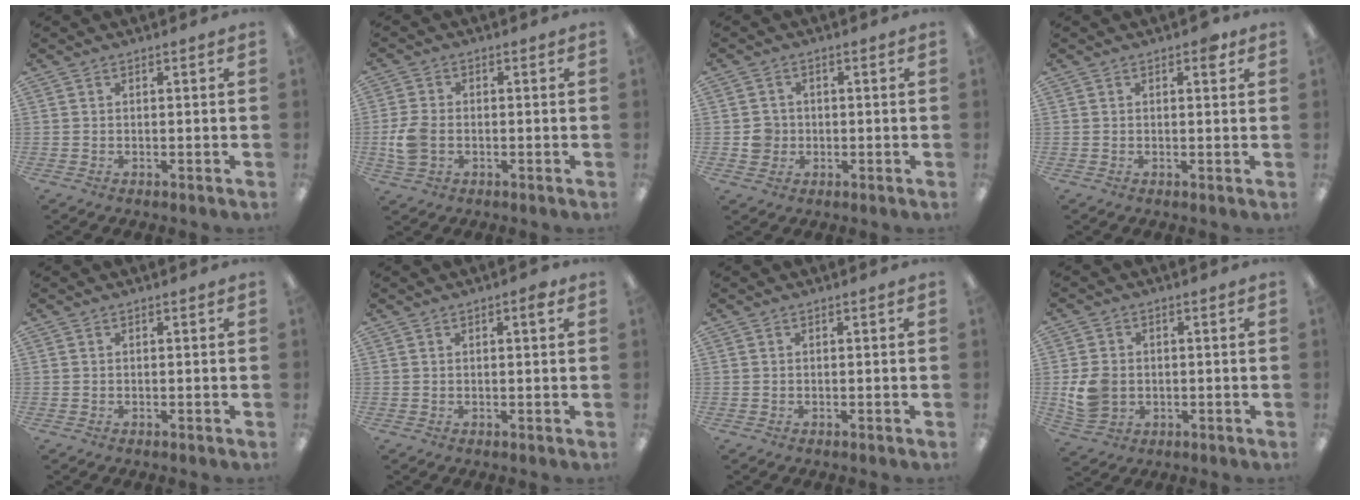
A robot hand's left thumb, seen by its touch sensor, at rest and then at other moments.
{"total": 6.3, "force": [-1.2, 4.6, 4.3], "torque": [-0.088, 0.003, -0.023]}
{"total": 3.9, "force": [-0.3, 3.8, 0.7], "torque": [-0.009, 0.005, -0.007]}
{"total": 2.3, "force": [1.2, 1.1, 1.7], "torque": [-0.012, -0.004, 0.014]}
{"total": 0.0}
{"total": 1.8, "force": [1.0, 0.5, 1.5], "torque": [-0.023, 0.001, 0.013]}
{"total": 0.0}
{"total": 7.6, "force": [-0.6, 6.4, 4.0], "torque": [-0.077, 0.009, -0.008]}